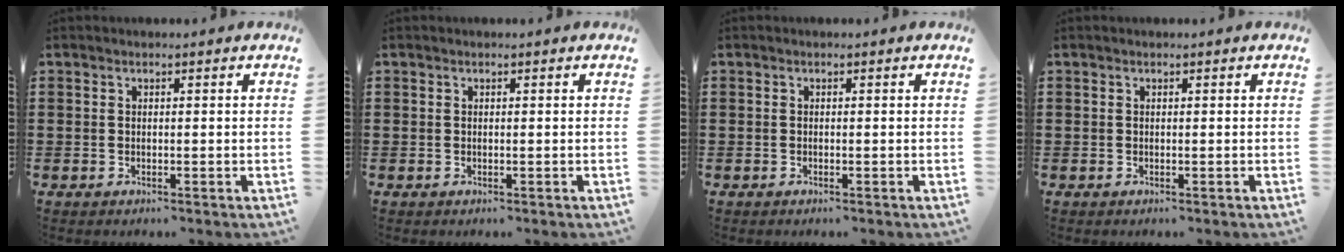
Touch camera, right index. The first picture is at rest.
{"total": 0.0}
{"total": 0.0}
{"total": 0.0}